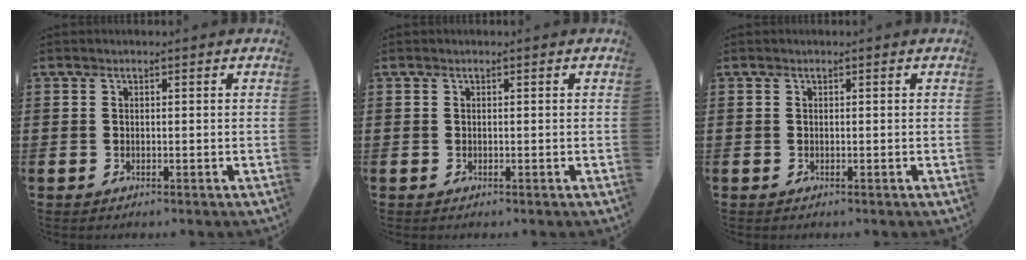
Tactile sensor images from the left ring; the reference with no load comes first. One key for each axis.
{"total": 0.0}
{"total": 0.0}